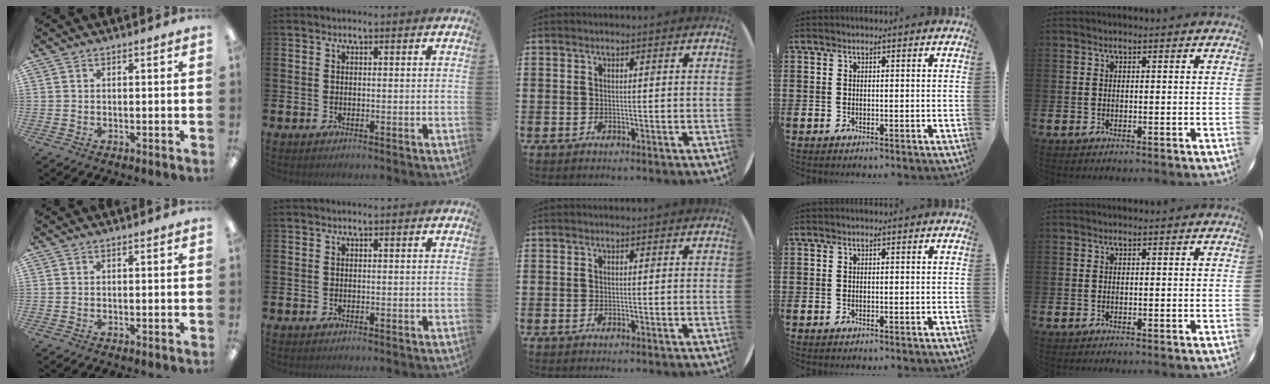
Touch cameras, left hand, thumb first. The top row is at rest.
{}